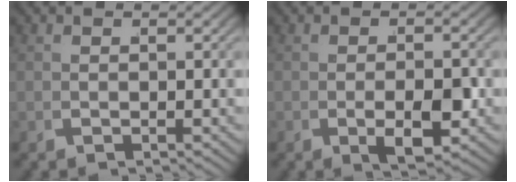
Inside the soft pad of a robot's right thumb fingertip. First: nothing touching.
{"total": 3.8, "force": [-0.5, 1.9, 3.3], "torque": [-0.056, -0.004, -0.010]}